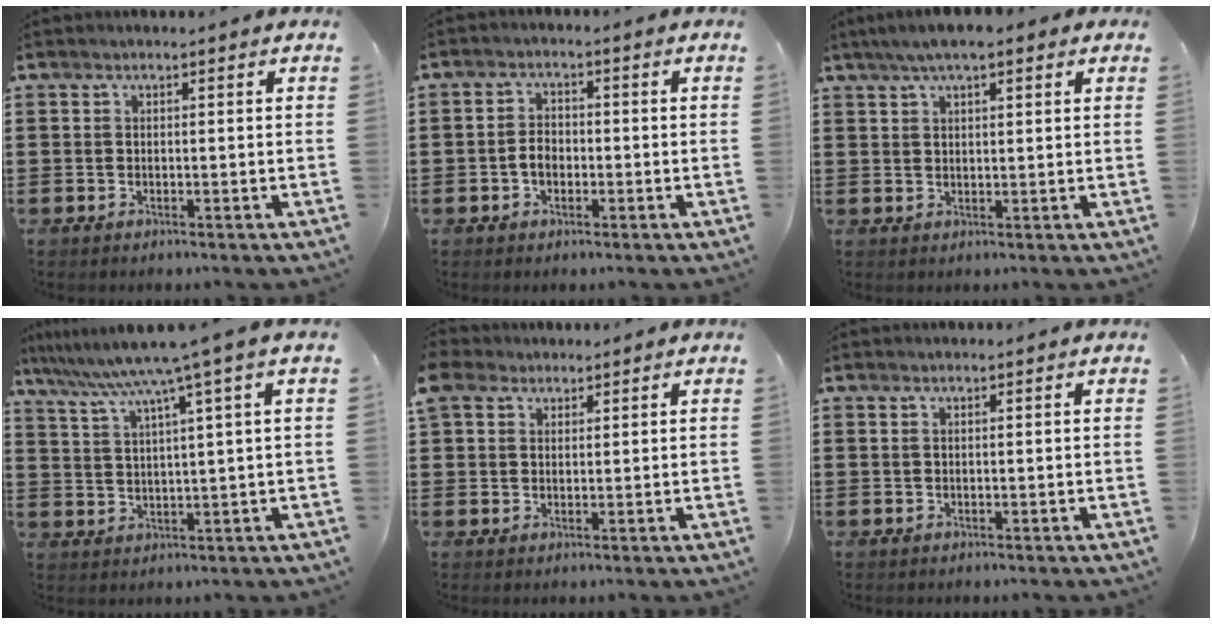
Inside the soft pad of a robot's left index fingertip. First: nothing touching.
{"total": 2.8, "force": [-0.8, 1.9, 1.9], "torque": [-0.047, 0.002, -0.019]}
{"total": 4.3, "force": [2.7, 1.2, 3.1], "torque": [-0.064, 0.009, 0.048]}
{"total": 6.9, "force": [4.5, -1.0, 5.2], "torque": [-0.116, -0.030, 0.070]}
{"total": 3.8, "force": [2.4, 2.8, 0.9], "torque": [-0.036, 0.015, 0.046]}
{"total": 0.0}